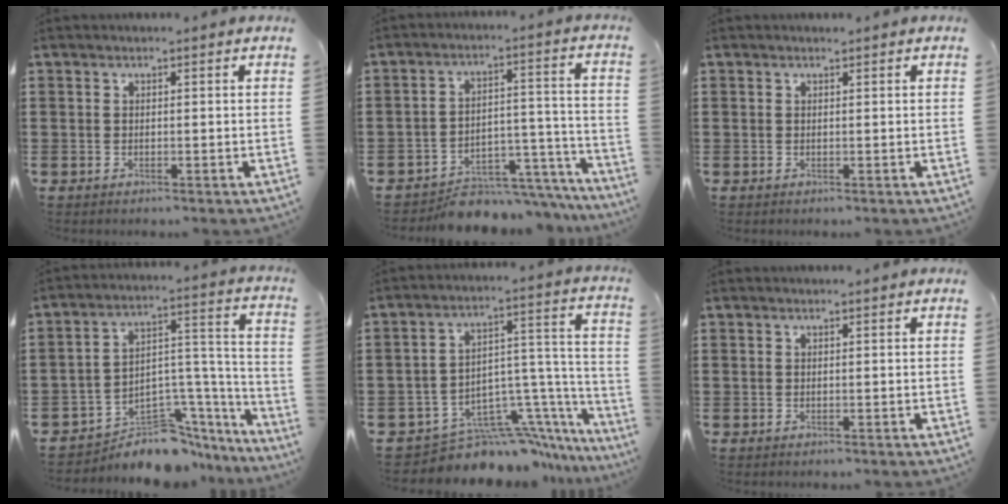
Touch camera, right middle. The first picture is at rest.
{"total": 7.1, "force": [-6.6, 1.8, 1.7], "torque": [-0.021, 0.026, -0.124]}
{"total": 0.0}
{"total": 7.1, "force": [-6.0, 3.2, 2.2], "torque": [-0.033, 0.007, -0.107]}
{"total": 9.7, "force": [-8.3, 3.8, 3.3], "torque": [-0.040, 0.018, -0.146]}
{"total": 0.0}